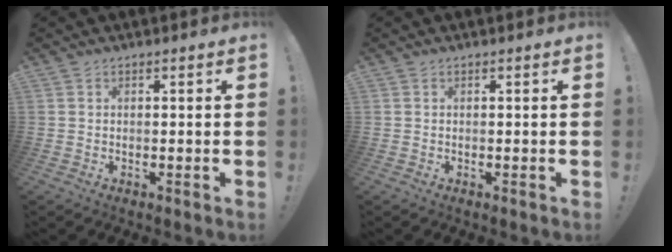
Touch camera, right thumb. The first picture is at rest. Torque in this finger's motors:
{"motor_torque": [-0.09, 0.09, 0.03, -0.03, 0.00]}